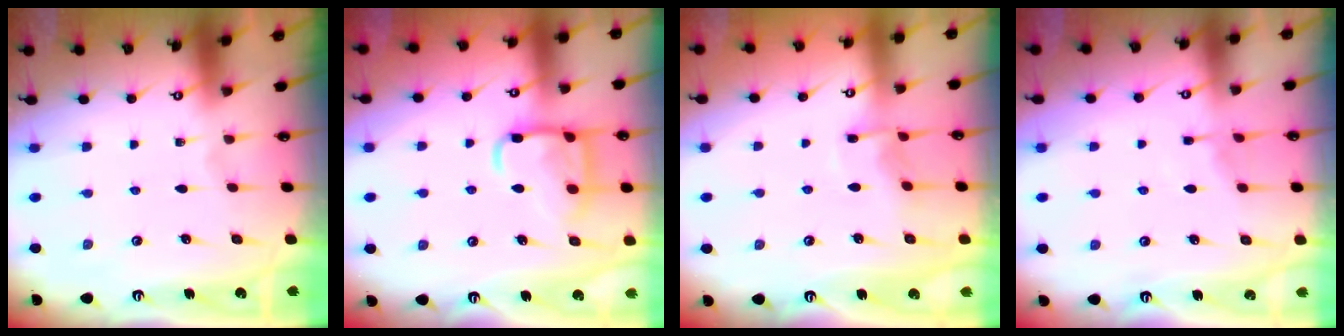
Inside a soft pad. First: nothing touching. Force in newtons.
{"total": 13.8, "press": 13.8, "slide": 1.3}
{"total": 6.5, "press": 6.5, "slide": 0.6}
{"total": 4.7, "press": 4.6, "slide": 0.6}